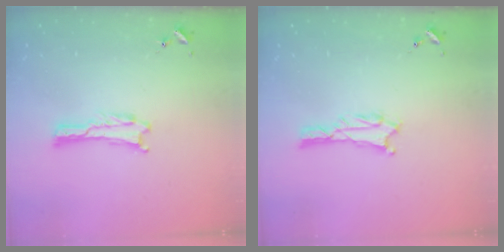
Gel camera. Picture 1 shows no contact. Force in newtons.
{"total": 2.0, "press": 2.0, "slide": 0.3}